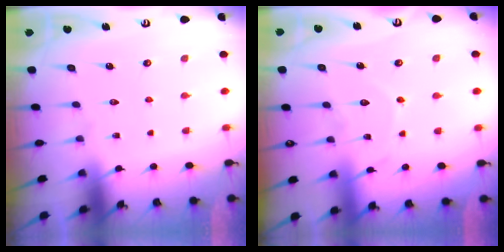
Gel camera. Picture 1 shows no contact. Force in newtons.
{"total": 7.4, "press": 7.4, "slide": 0.8}